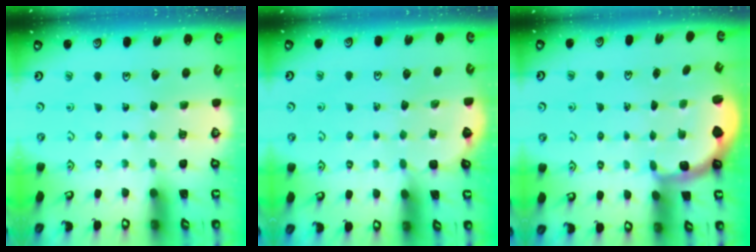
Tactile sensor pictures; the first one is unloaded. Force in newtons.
{"total": 2.1, "press": 2.1, "slide": 0.2}
{"total": 3.0, "press": 2.1, "slide": 2.1}